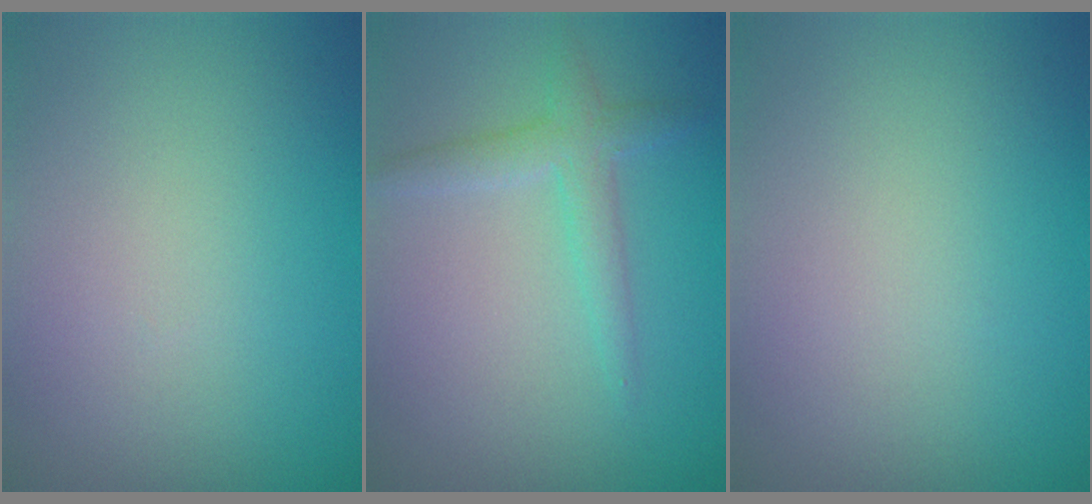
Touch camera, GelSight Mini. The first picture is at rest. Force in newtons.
{"total": 2.3, "press": 2.3, "slide": 0.1}
{"total": 0.0}